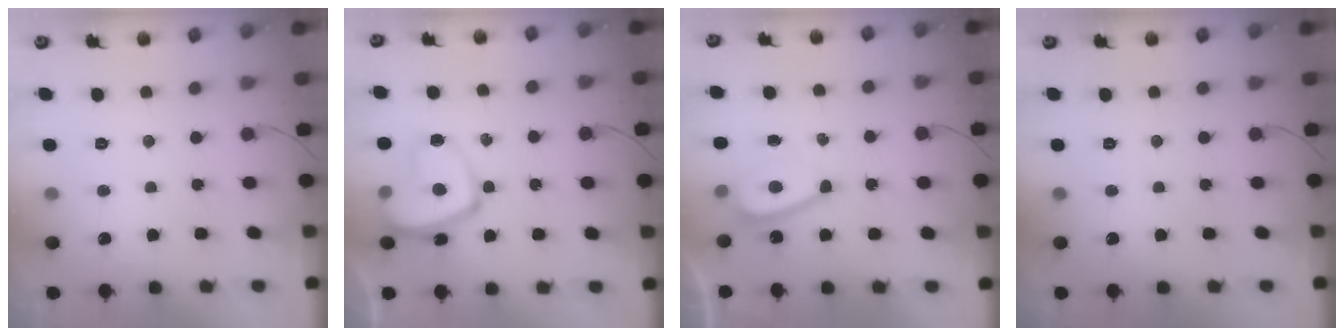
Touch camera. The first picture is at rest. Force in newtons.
{"total": 13.4, "press": 13.3, "slide": 1.1}
{"total": 6.6, "press": 6.2, "slide": 2.2}
{"total": 0.0}